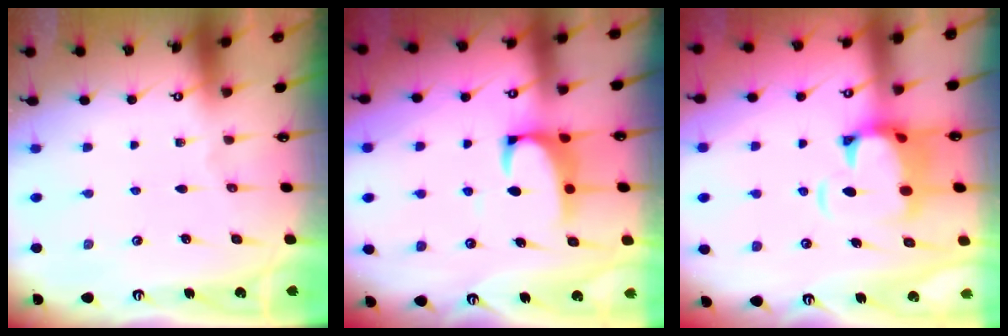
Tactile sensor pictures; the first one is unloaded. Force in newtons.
{"total": 2.2, "press": 2.0, "slide": 0.9}
{"total": 5.7, "press": 5.5, "slide": 1.7}